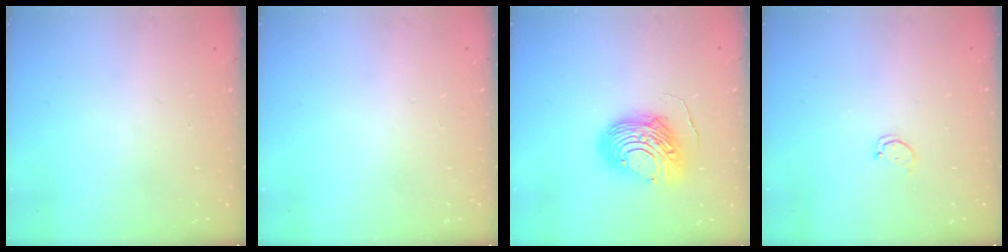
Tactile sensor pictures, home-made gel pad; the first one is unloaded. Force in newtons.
{"total": 0.0}
{"total": 11.2, "press": 11.2, "slide": 1.1}
{"total": 1.7, "press": 1.7, "slide": 0.2}